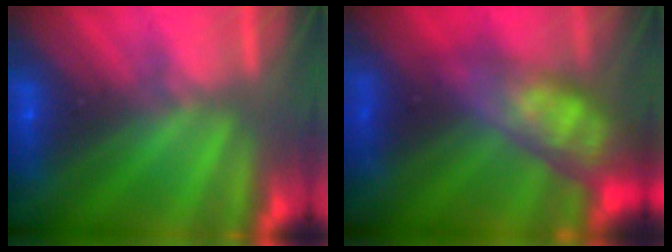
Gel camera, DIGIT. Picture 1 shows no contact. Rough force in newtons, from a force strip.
{"total": 5.8}